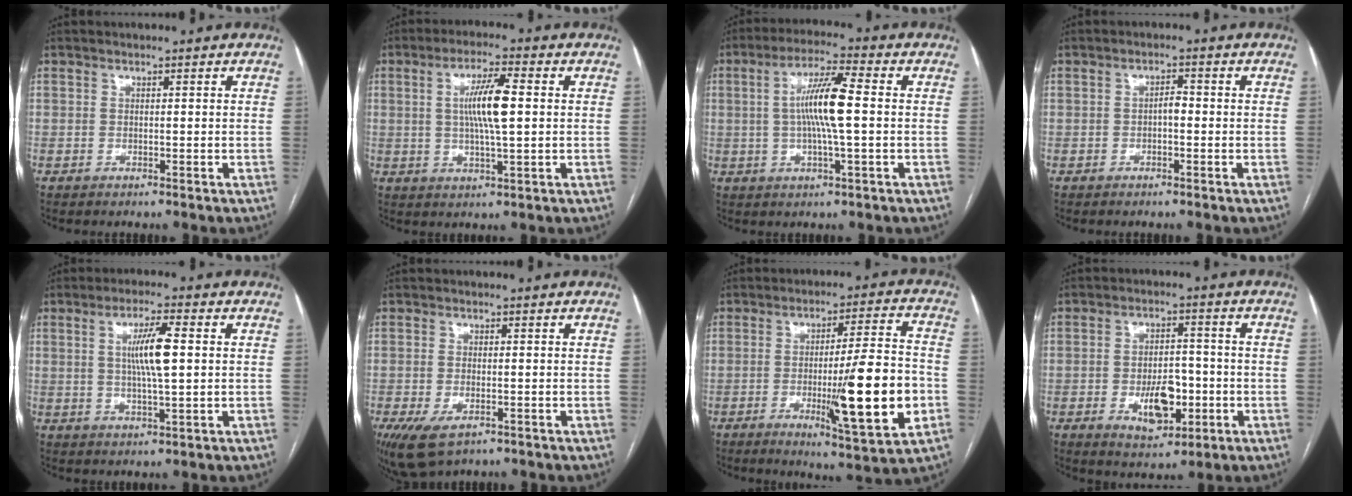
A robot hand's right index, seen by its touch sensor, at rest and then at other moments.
{"total": 8.0, "force": [1.0, 0.8, 7.9], "torque": [-0.148, 0.003, 0.017]}
{"total": 9.3, "force": [0.4, 0.5, 9.3], "torque": [-0.175, 0.006, 0.001]}
{"total": 1.7, "force": [-0.4, 0.7, 1.5], "torque": [-0.020, 0.005, -0.008]}
{"total": 7.1, "force": [1.1, 0.5, 7.0], "torque": [-0.129, 0.001, 0.019]}
{"total": 6.6, "force": [-3.6, 2.9, 4.7], "torque": [-0.085, -0.015, -0.055]}
{"total": 16.6, "force": [-4.1, 0.8, 16.1], "torque": [-0.246, -0.017, -0.055]}
{"total": 8.3, "force": [-2.4, 4.1, 6.7], "torque": [-0.116, 0.005, -0.028]}